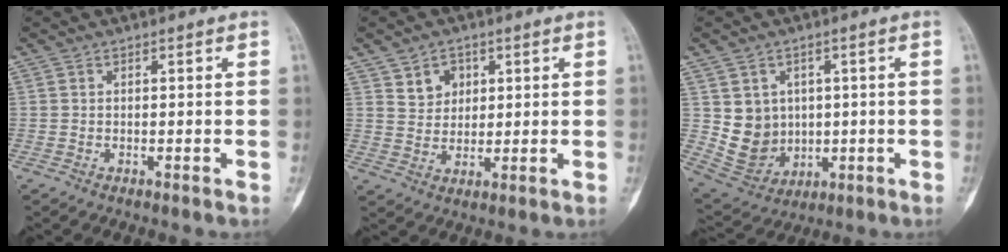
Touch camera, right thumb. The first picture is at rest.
{"total": 5.0, "force": [2.3, 4.0, 1.8], "torque": [-0.008, -0.015, 0.045]}
{"total": 9.3, "force": [1.2, 8.3, 4.0], "torque": [-0.034, -0.008, 0.046]}